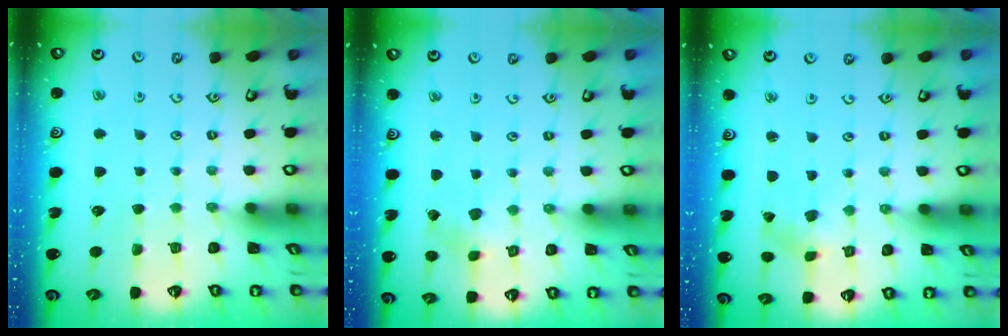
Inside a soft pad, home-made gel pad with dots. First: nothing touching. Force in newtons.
{"total": 2.5, "press": 2.5, "slide": 0.3}
{"total": 0.0}